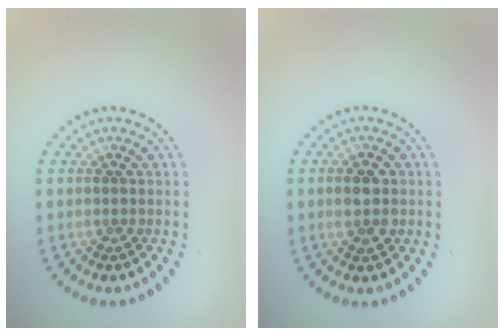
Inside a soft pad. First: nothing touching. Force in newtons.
{"total": 2.8, "press": 2.8, "slide": 0.1}